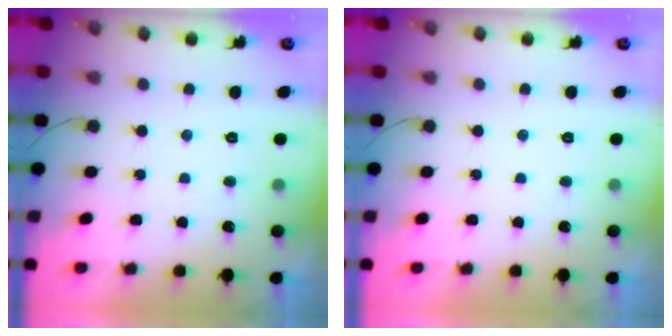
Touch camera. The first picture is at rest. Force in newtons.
{"total": 0.0}